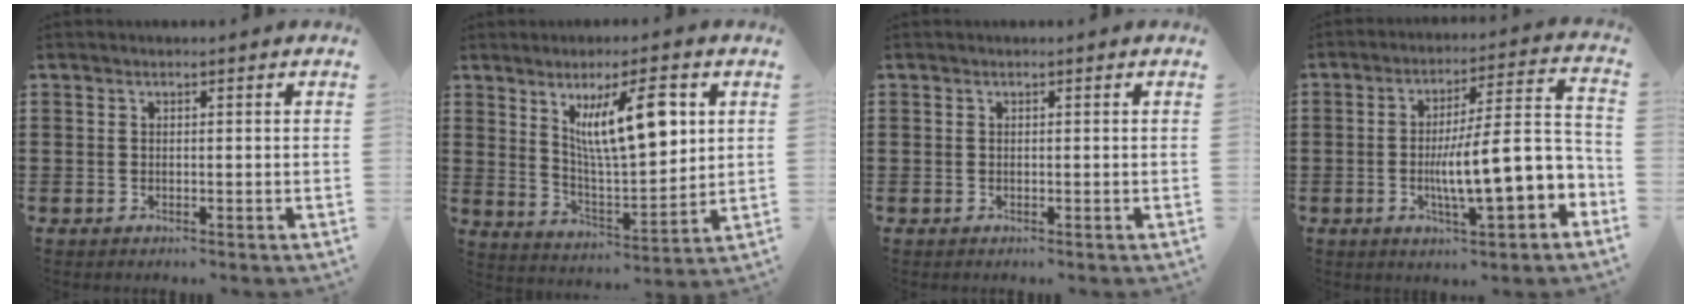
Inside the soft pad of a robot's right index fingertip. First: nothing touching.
{"total": 12.3, "force": [5.0, 3.9, 10.6], "torque": [-0.187, -0.003, 0.081]}
{"total": 0.0}
{"total": 12.7, "force": [-3.4, 3.3, 11.8], "torque": [-0.171, -0.013, -0.063]}